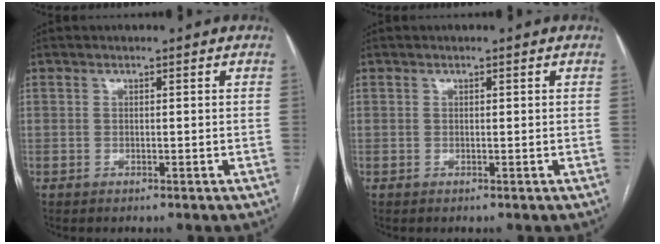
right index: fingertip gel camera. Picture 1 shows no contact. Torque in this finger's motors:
{"motor_torque": [0.03, 0.11, -0.02, 0.00]}